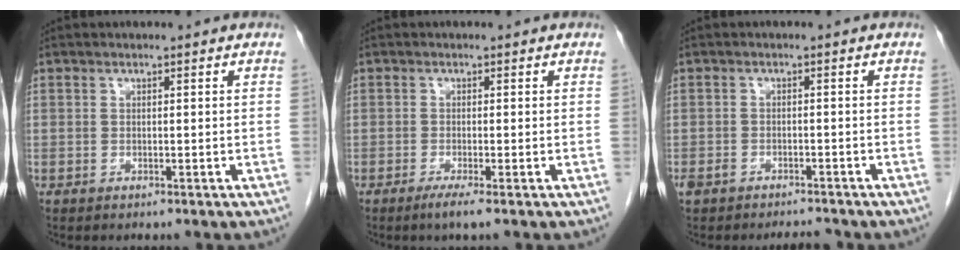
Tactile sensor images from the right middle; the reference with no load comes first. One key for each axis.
{"total": 2.0, "fx": -1.3, "fy": -0.3, "fz": 1.6, "tx": -0.031, "ty": -0.006, "tz": -0.026}
{"total": 3.6, "fx": -3.0, "fy": 1.3, "fz": 1.3, "tx": -0.027, "ty": 0.004, "tz": -0.047}